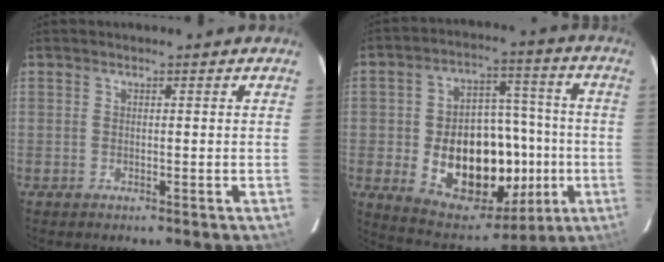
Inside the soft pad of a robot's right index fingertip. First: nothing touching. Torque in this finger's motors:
{"motor_torque": [1.55, -0.49, 1.05, 0.21]}